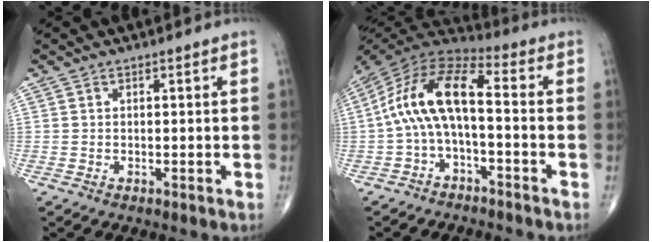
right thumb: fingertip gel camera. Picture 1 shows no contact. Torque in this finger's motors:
{"motor_torque": [0.42, 0.37, 1.41, -0.21, 0.47]}